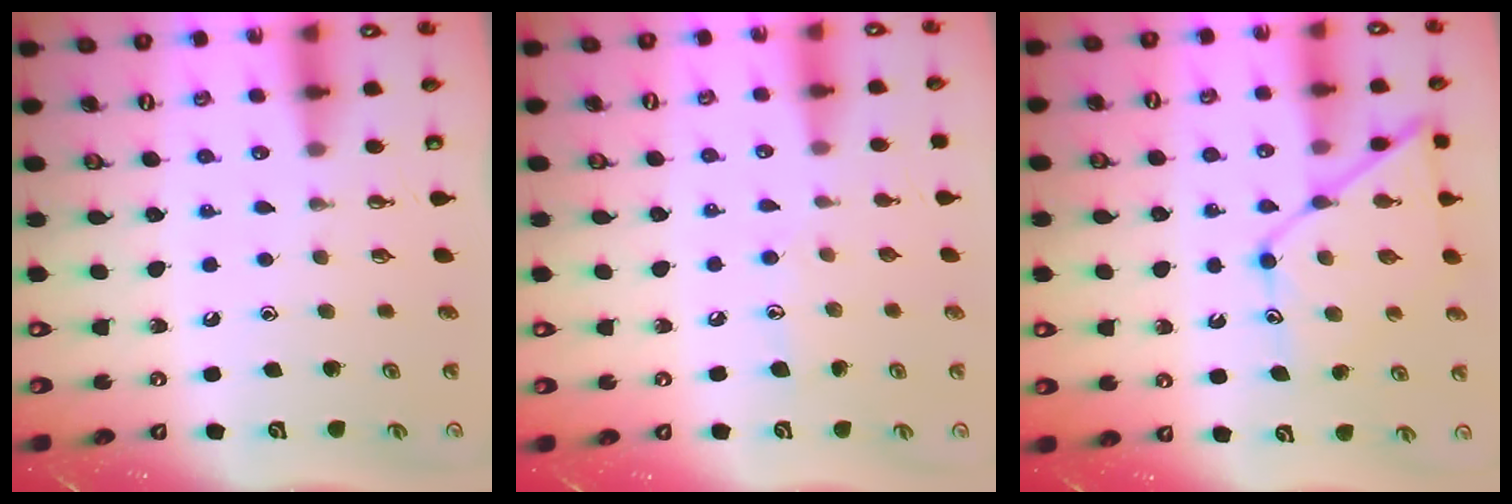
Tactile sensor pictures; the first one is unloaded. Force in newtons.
{"total": 6.2, "press": 6.1, "slide": 0.4}
{"total": 13.6, "press": 13.6, "slide": 1.1}